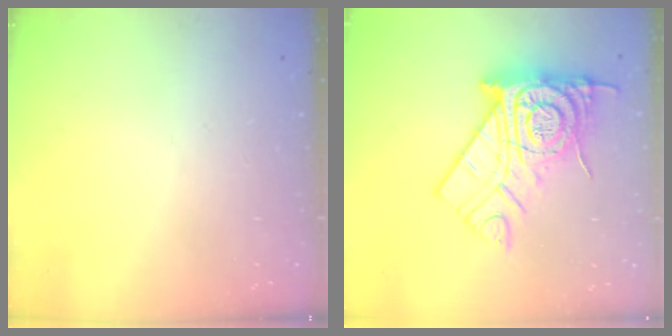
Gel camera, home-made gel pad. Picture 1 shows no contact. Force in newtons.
{"total": 19.7, "press": 19.6, "slide": 1.7}